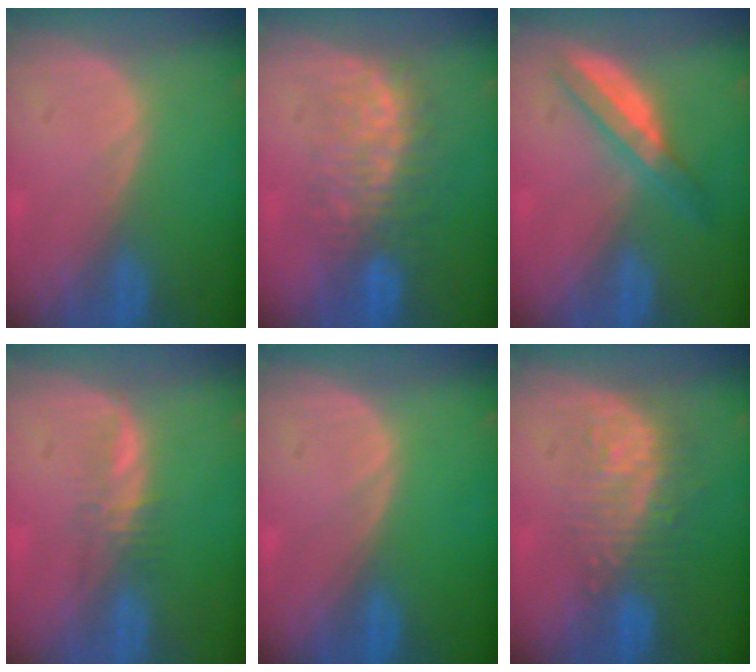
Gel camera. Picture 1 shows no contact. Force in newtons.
{"total": 7.8, "press": 7.7, "slide": 1.3}
{"total": 5.0, "press": 4.9, "slide": 1.3}
{"total": 2.3, "press": 2.2, "slide": 0.6}
{"total": 0.0}
{"total": 9.0, "press": 8.1, "slide": 3.9}